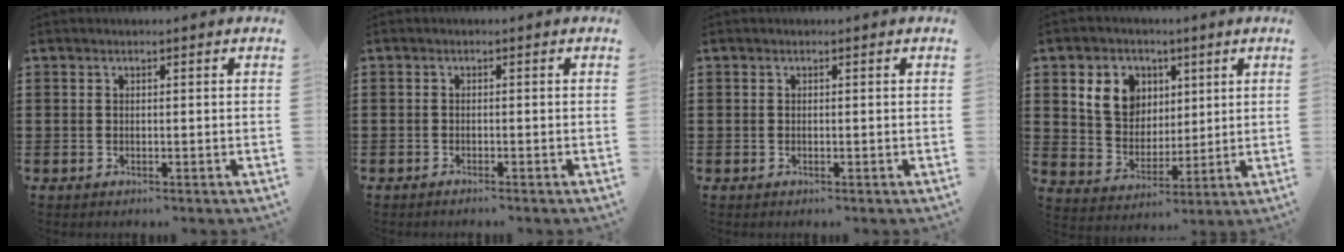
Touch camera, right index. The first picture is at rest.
{"total": 0.8, "force": [-0.8, -0.1, 0.1], "torque": [-0.004, -0.002, -0.016]}
{"total": 0.0}
{"total": 7.7, "force": [3.3, 6.5, 2.5], "torque": [-0.068, 0.014, 0.059]}